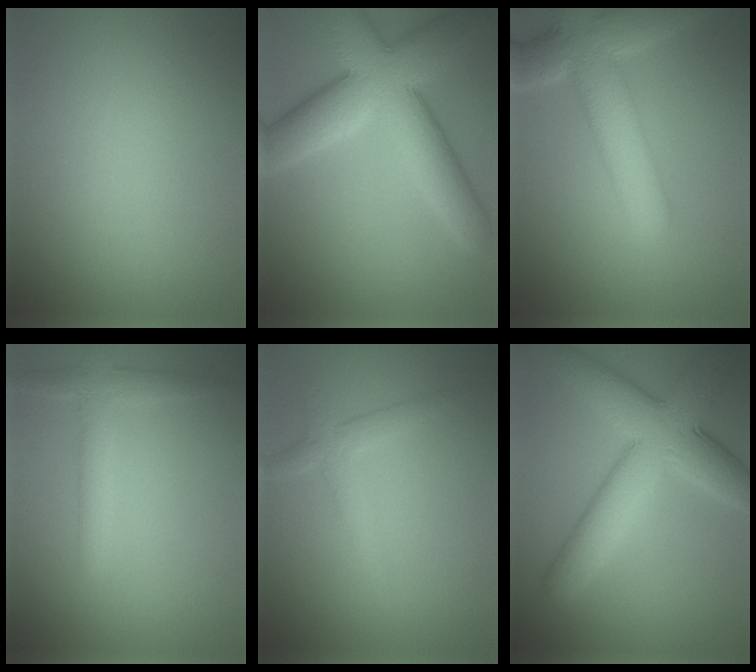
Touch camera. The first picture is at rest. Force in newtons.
{"total": 10.1, "press": 10.1, "slide": 0.5}
{"total": 8.2, "press": 8.1, "slide": 0.8}
{"total": 2.6, "press": 2.6, "slide": 0.2}
{"total": 2.4, "press": 2.4, "slide": 0.1}
{"total": 8.7, "press": 8.7, "slide": 0.3}